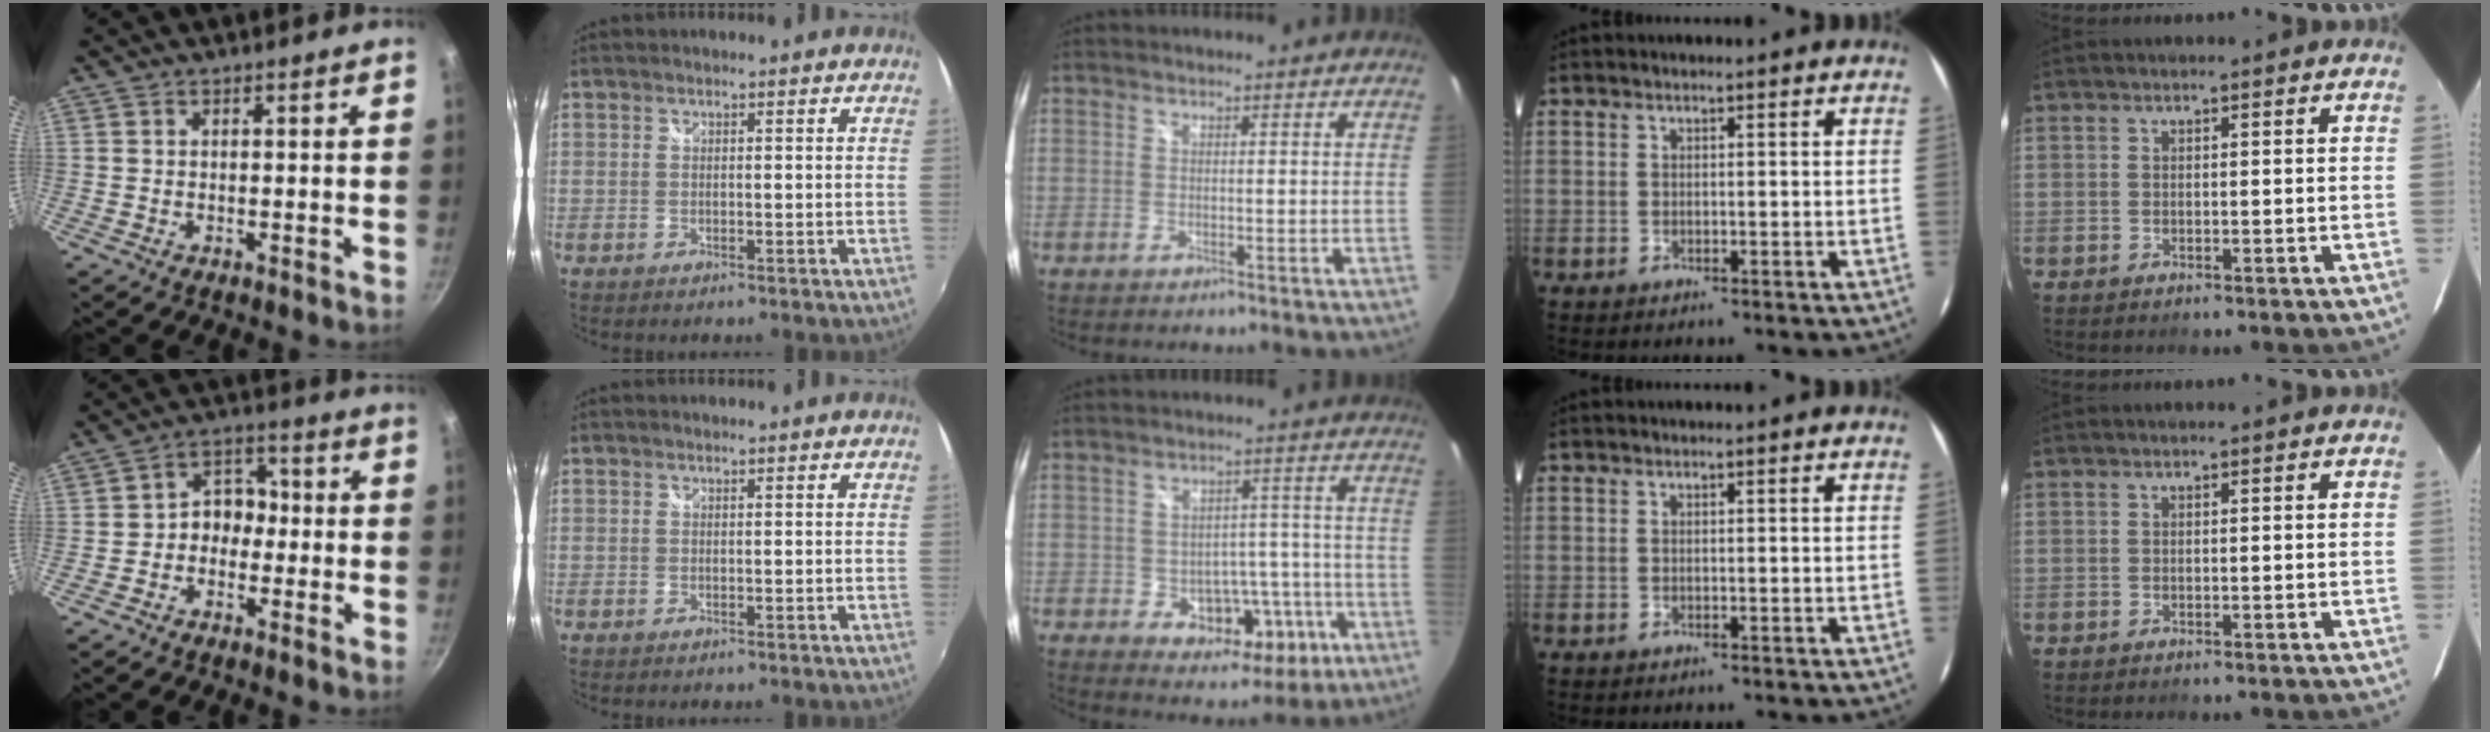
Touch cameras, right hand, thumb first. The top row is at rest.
{"thumb": {"total": 6.3, "force": [-1.1, 5.1, 3.6], "torque": [-0.009, 0.030, -0.033]}, "middle": {"total": 10.9, "force": [-4.1, 8.0, 6.2], "torque": [-0.096, 0.014, -0.038]}}